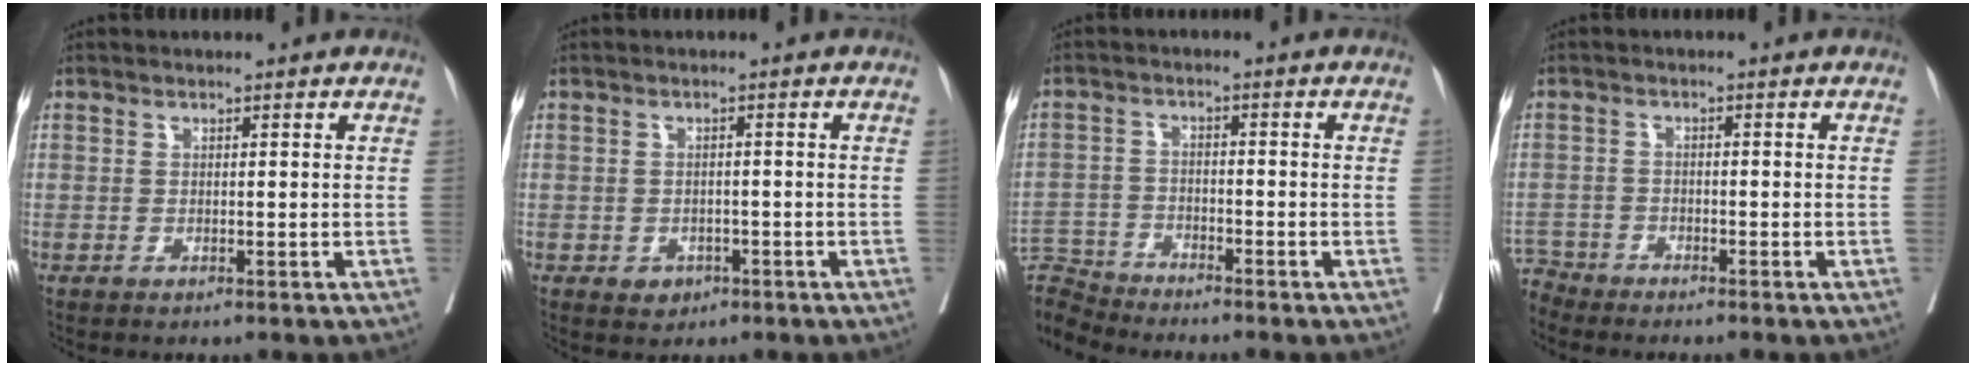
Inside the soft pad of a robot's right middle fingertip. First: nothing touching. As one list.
[{"total": 2.4, "force": [-1.2, 1.9, 0.8], "torque": [-0.007, 0.005, -0.010]}, {"total": 5.9, "force": [-5.8, -0.9, -1.0], "torque": [0.020, -0.001, -0.112]}, {"total": 3.3, "force": [-3.1, 0.1, -1.1], "torque": [0.027, -0.009, -0.061]}]